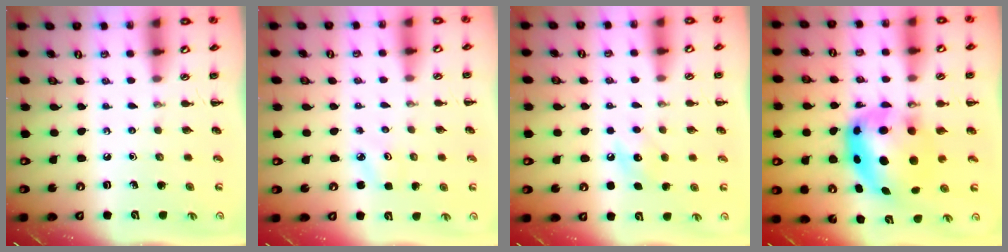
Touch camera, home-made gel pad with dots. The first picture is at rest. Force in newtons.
{"total": 2.5, "press": 2.4, "slide": 0.7}
{"total": 7.8, "press": 7.6, "slide": 1.5}
{"total": 8.6, "press": 8.4, "slide": 1.9}